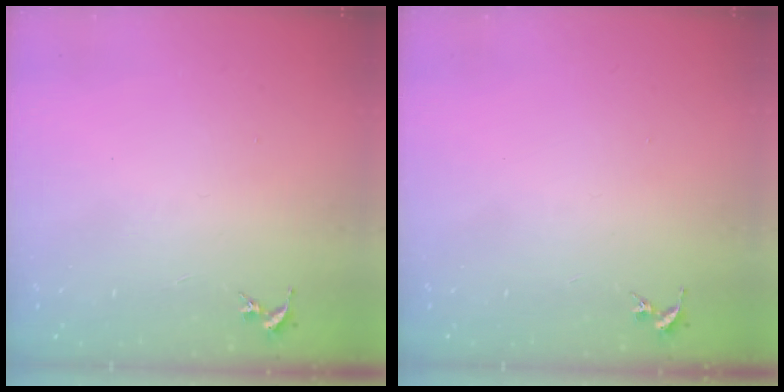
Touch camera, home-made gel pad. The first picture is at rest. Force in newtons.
{"total": 0.0}